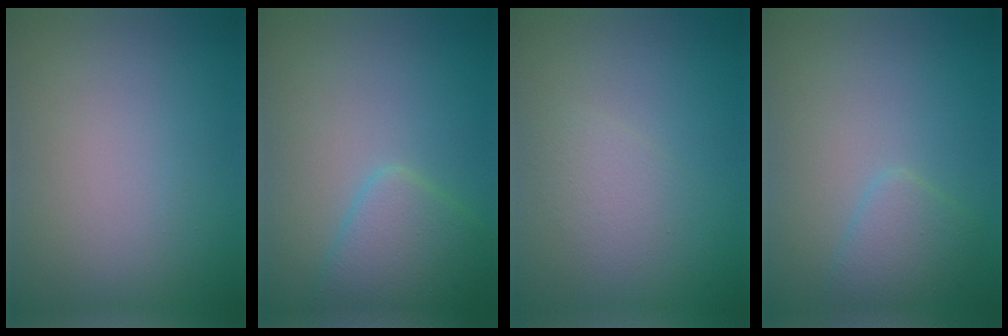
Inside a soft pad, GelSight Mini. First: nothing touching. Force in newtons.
{"total": 3.9, "press": 3.9, "slide": 0.2}
{"total": 1.6, "press": 1.6, "slide": 0.0}
{"total": 2.3, "press": 2.3, "slide": 0.1}